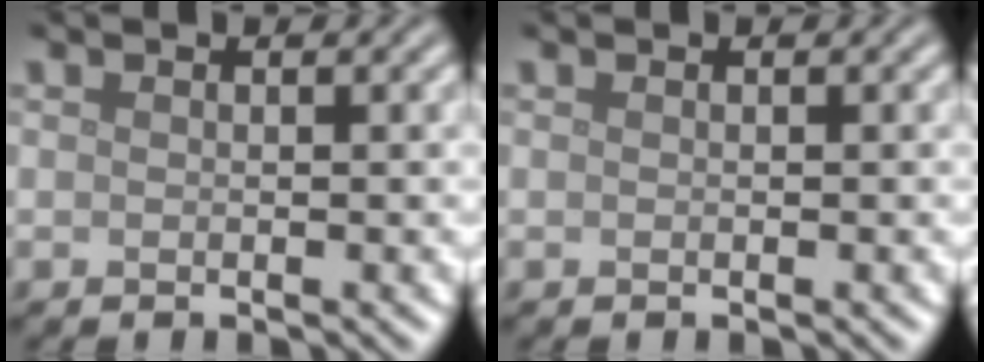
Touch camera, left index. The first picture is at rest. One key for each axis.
{"total": 0.0}